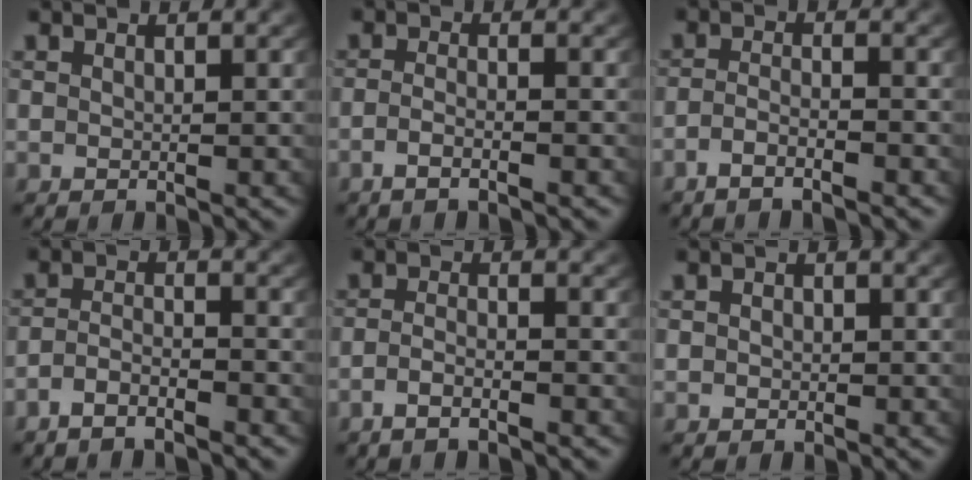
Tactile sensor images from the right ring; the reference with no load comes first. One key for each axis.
{"total": 2.1, "fx": -1.7, "fy": 0.0, "fz": 1.3, "tx": -0.036, "ty": -0.011, "tz": -0.026}
{"total": 2.6, "fx": -2.2, "fy": 0.4, "fz": 1.3, "tx": -0.027, "ty": -0.006, "tz": -0.038}
{"total": 3.0, "fx": -2.7, "fy": 0.8, "fz": 1.1, "tx": -0.019, "ty": -0.007, "tz": -0.047}
{"total": 2.4, "fx": -2.0, "fy": 0.3, "fz": 1.3, "tx": -0.031, "ty": -0.008, "tz": -0.032}
{"total": 0.6, "fx": -0.3, "fy": 0.5, "fz": 0.2, "tx": -0.007, "ty": -0.009, "tz": -0.001}